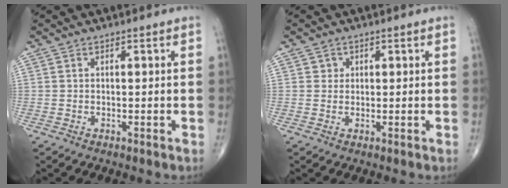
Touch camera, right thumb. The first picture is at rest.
{"total": 1.4, "force": [0.4, 1.3, 0.2], "torque": [0.008, 0.000, 0.003]}